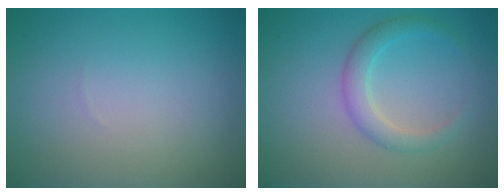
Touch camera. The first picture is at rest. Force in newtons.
{"total": 2.5, "press": 2.5, "slide": 0.1}